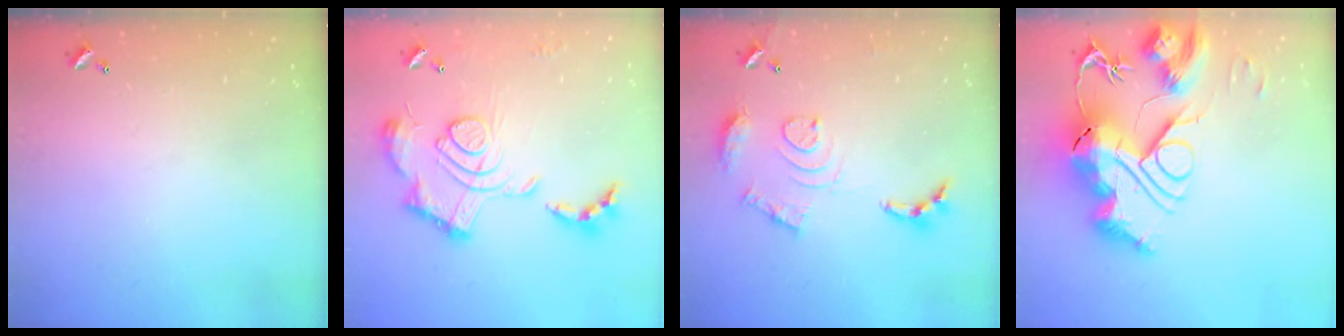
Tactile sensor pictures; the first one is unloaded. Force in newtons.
{"total": 2.4, "press": 1.9, "slide": 1.5}
{"total": 13.0, "press": 12.9, "slide": 1.1}
{"total": 0.7, "press": 0.7, "slide": 0.0}